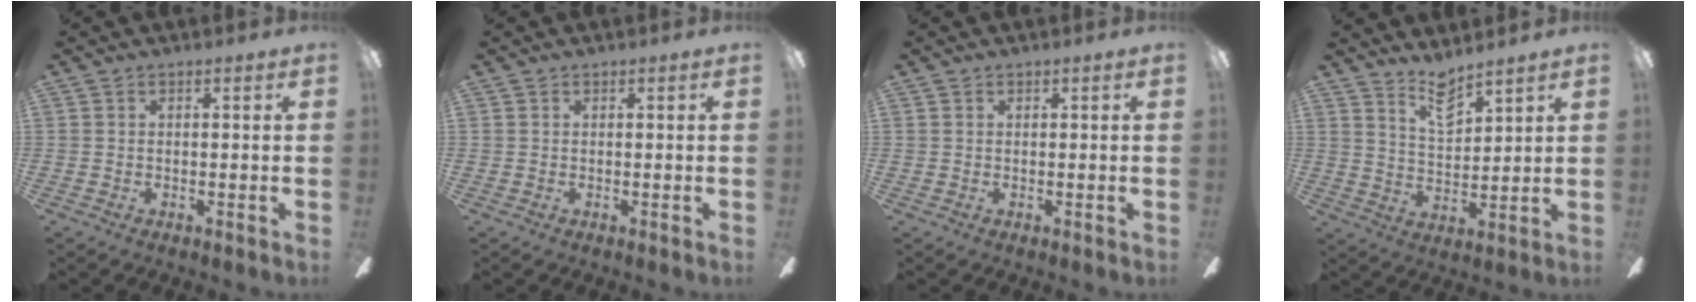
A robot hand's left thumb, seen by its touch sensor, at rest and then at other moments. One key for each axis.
{"total": 0.0}
{"total": 0.0}
{"total": 7.5, "fx": 6.3, "fy": 2.4, "fz": 3.3, "tx": -0.059, "ty": -0.039, "tz": 0.111}